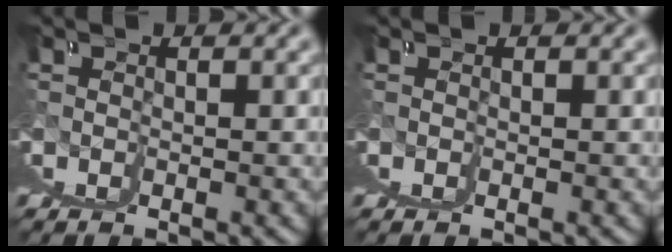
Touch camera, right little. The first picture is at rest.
{"total": 0.0}